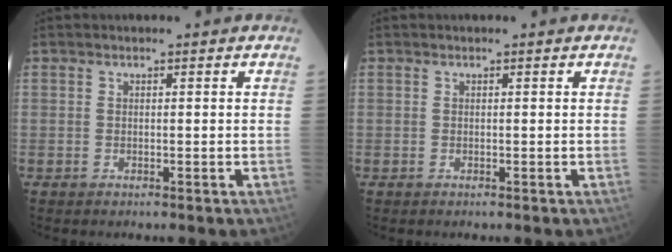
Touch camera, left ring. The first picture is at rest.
{"total": 0.0}